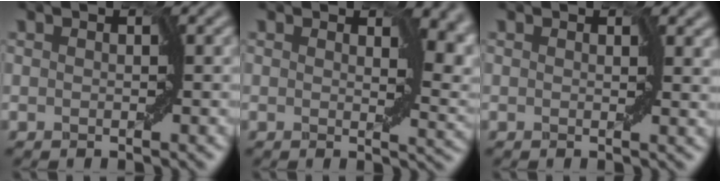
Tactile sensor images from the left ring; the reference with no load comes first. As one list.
[{"total": 5.7, "force": [1.5, 3.2, 4.5], "torque": [-0.052, -0.004, 0.016]}, {"total": 1.3, "force": [0.6, 0.8, 0.9], "torque": [-0.012, -0.005, 0.004]}]